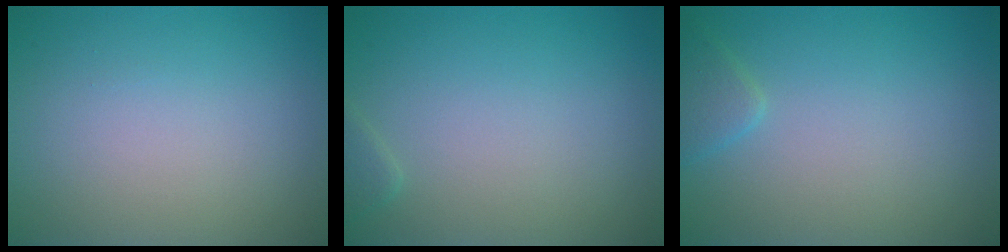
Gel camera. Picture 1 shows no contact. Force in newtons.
{"total": 0.8, "press": 0.8, "slide": 0.0}
{"total": 1.4, "press": 1.4, "slide": 0.1}